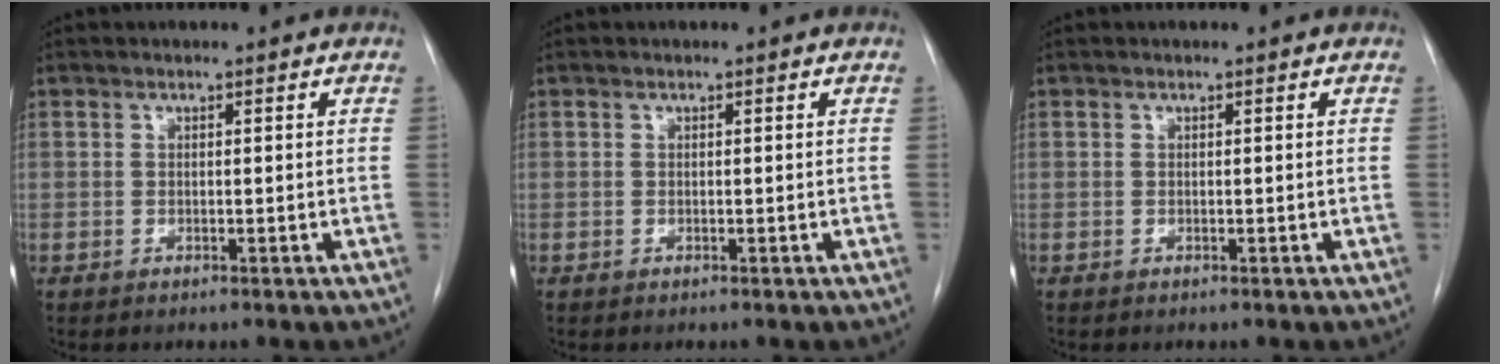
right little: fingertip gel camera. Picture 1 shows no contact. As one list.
[{"total": 0.0}, {"total": 0.0}]